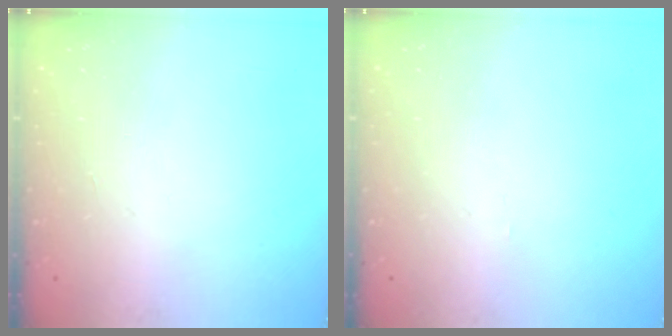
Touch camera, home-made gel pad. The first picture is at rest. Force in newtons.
{"total": 0.0}